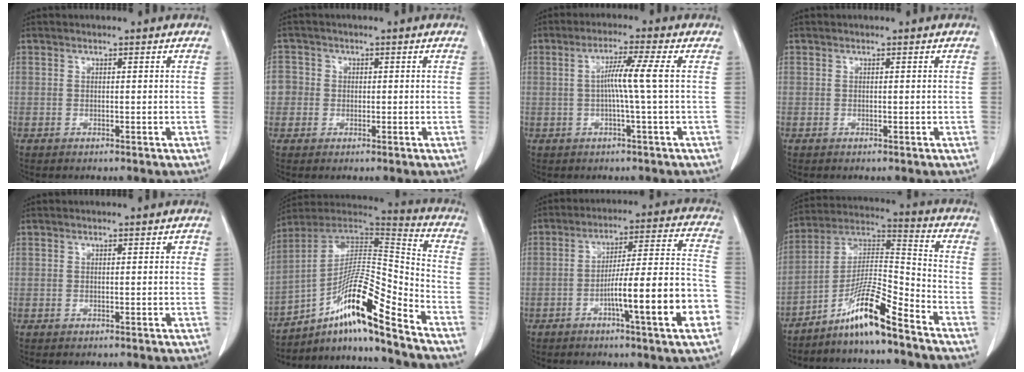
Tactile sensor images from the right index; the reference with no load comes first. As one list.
[{"total": 3.2, "force": [-0.3, 3.2, 0.3], "torque": [0.007, 0.010, -0.011]}, {"total": 5.3, "force": [0.1, -1.3, 5.1], "torque": [-0.092, 0.008, 0.004]}, {"total": 0.0}, {"total": 0.6, "force": [0.1, 0.3, 0.5], "torque": [-0.003, 0.002, 0.001]}, {"total": 17.6, "force": [-11.2, 0.8, 13.6], "torque": [-0.249, 0.014, -0.190]}, {"total": 15.3, "force": [-5.6, 0.1, 14.2], "torque": [-0.216, 0.009, -0.087]}, {"total": 11.4, "force": [-8.3, 0.1, 7.7], "torque": [-0.148, 0.010, -0.151]}]